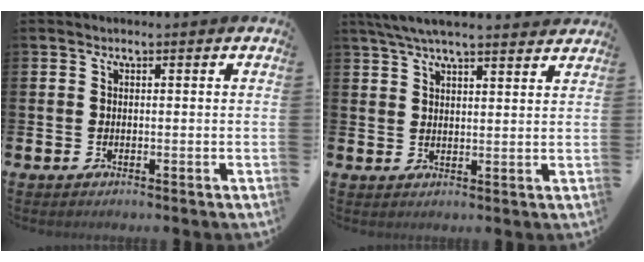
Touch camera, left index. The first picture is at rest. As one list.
[{"total": 5.8, "force": [5.4, 0.7, 2.2], "torque": [-0.052, -0.014, 0.099]}]